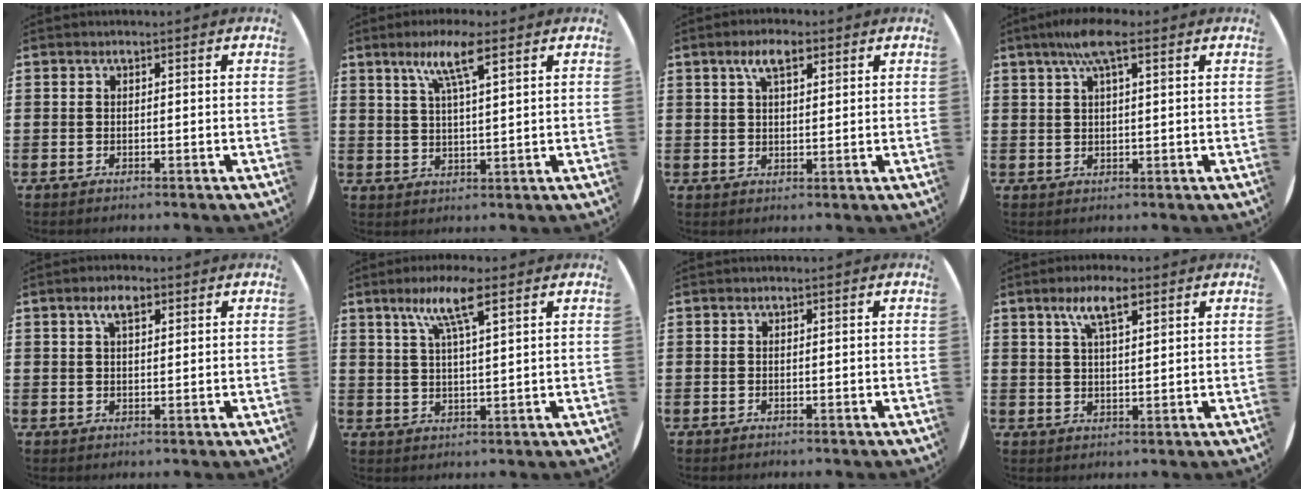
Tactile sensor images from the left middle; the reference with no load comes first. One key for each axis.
{"total": 6.7, "fx": 4.3, "fy": 1.0, "fz": 5.1, "tx": -0.095, "ty": 0.000, "tz": 0.068}
{"total": 4.6, "fx": 2.8, "fy": 1.8, "fz": 3.2, "tx": -0.061, "ty": 0.006, "tz": 0.047}
{"total": 5.6, "fx": 3.3, "fy": 1.4, "fz": 4.3, "tx": -0.091, "ty": 0.011, "tz": 0.057}
{"total": 3.2, "fx": 1.9, "fy": 1.4, "fz": 2.1, "tx": -0.038, "ty": 0.005, "tz": 0.032}
{"total": 7.2, "fx": 4.6, "fy": 1.2, "fz": 5.5, "tx": -0.110, "ty": 0.003, "tz": 0.075}
{"total": 0.0}
{"total": 5.7, "fx": 3.5, "fy": 1.6, "fz": 4.2, "tx": -0.076, "ty": 0.002, "tz": 0.056}